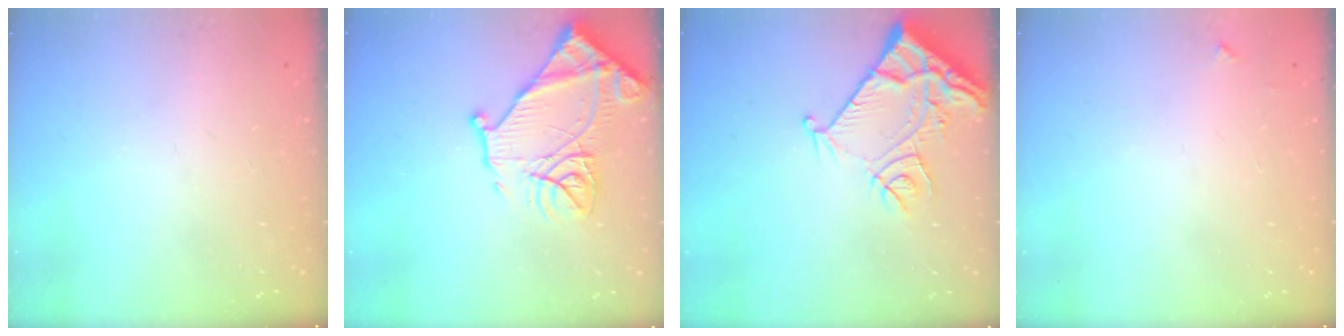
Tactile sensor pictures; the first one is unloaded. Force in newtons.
{"total": 17.7, "press": 17.7, "slide": 1.5}
{"total": 12.6, "press": 12.5, "slide": 1.5}
{"total": 3.3, "press": 3.3, "slide": 0.4}